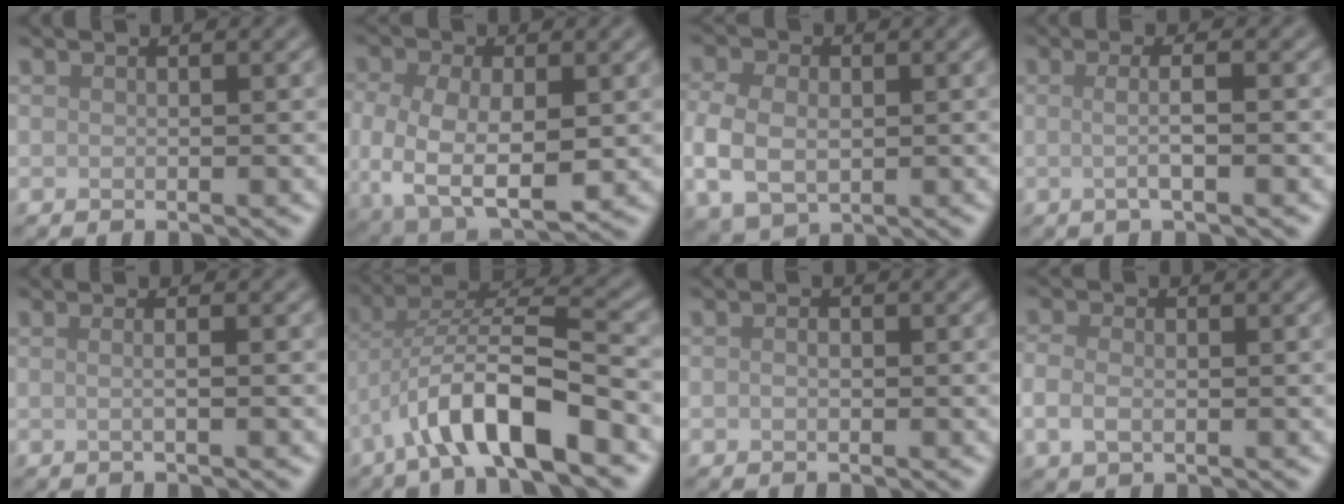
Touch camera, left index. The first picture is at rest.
{"total": 7.7, "force": [-0.9, 4.7, 6.1], "torque": [-0.132, -0.022, -0.006]}
{"total": 5.9, "force": [-0.6, 4.2, 4.1], "torque": [-0.097, -0.006, -0.014]}
{"total": 2.7, "force": [-0.1, 0.7, 2.7], "torque": [-0.043, -0.002, -0.006]}
{"total": 2.5, "force": [0.5, 1.3, 2.1], "torque": [-0.006, 0.002, -0.022]}
{"total": 8.8, "force": [-4.0, 2.4, 7.5], "torque": [-0.126, 0.014, -0.074]}
{"total": 1.0, "force": [0.0, 0.7, 0.7], "torque": [-0.012, -0.002, -0.004]}
{"total": 2.4, "force": [-0.5, 1.6, 1.6], "torque": [-0.037, -0.002, -0.013]}